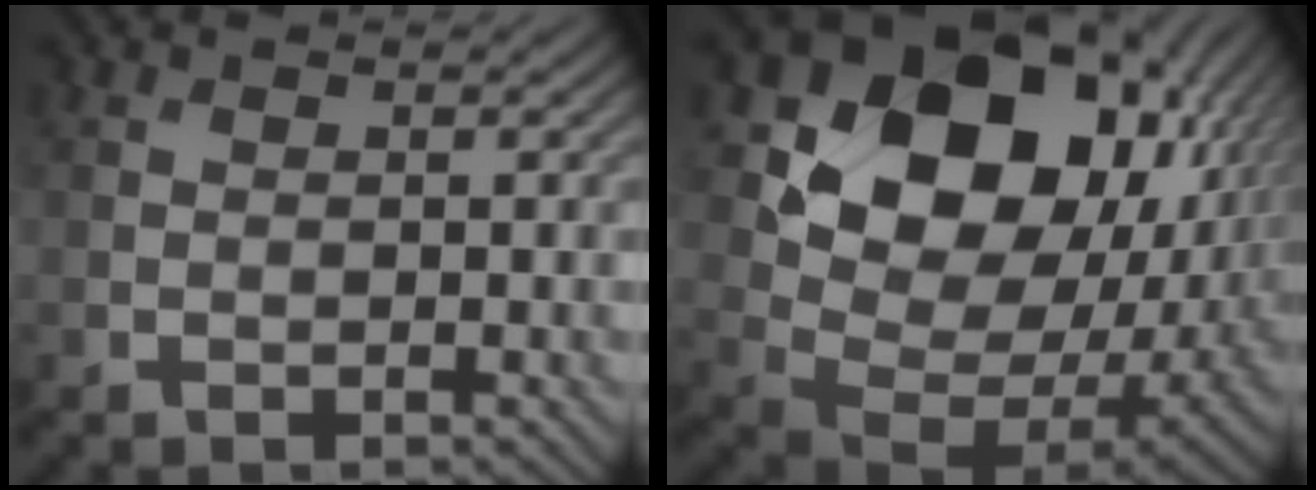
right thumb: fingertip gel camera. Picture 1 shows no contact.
{"total": 18.6, "force": [6.2, 13.6, 11.0], "torque": [-0.197, -0.007, 0.134]}